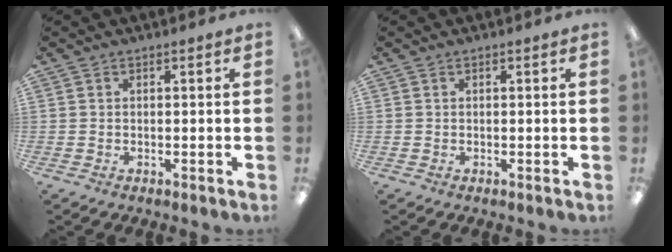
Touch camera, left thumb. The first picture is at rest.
{"total": 0.0}